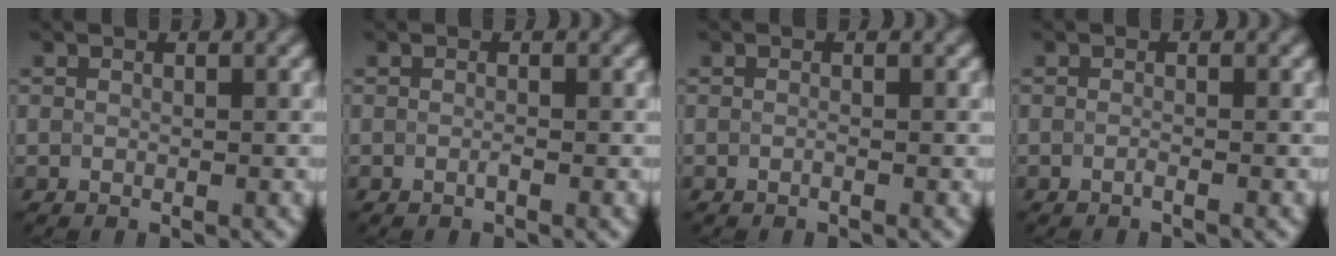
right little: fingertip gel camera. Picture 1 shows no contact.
{"total": 1.0, "force": [-0.8, -0.4, -0.4], "torque": [0.002, -0.003, -0.010]}
{"total": 0.8, "force": [-0.7, -0.3, -0.3], "torque": [0.002, -0.006, -0.013]}
{"total": 1.0, "force": [-1.0, -0.3, -0.3], "torque": [0.004, -0.003, -0.015]}